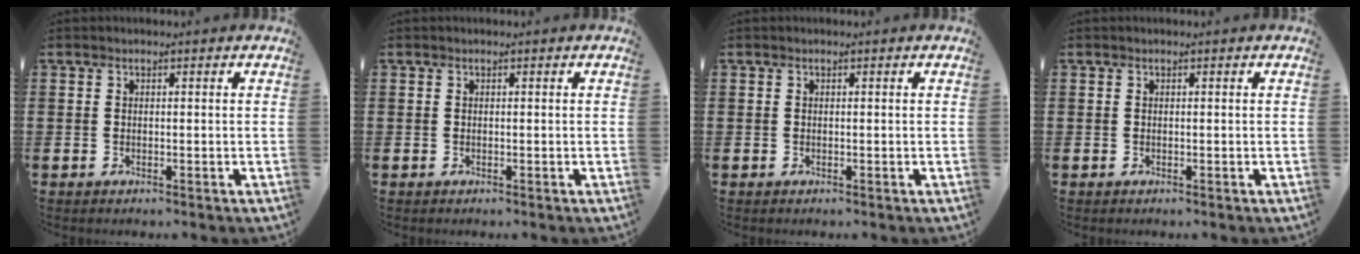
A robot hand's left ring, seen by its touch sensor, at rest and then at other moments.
{"total": 0.0}
{"total": 0.0}
{"total": 0.0}